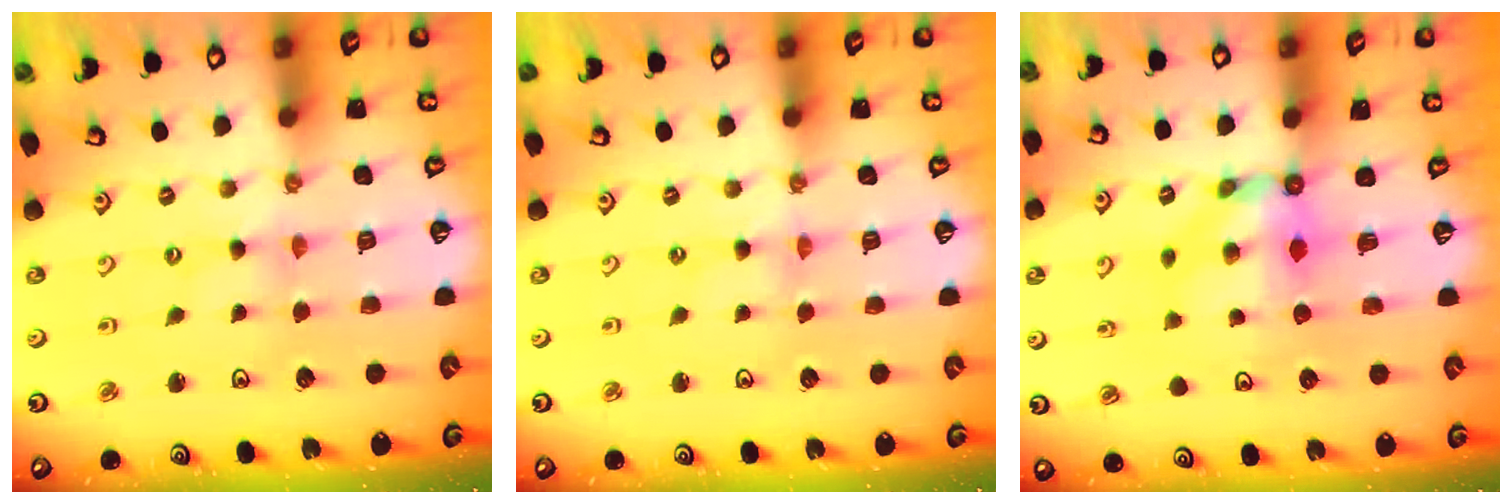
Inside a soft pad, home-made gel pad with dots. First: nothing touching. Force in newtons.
{"total": 0.0}
{"total": 6.3, "press": 6.3, "slide": 0.5}